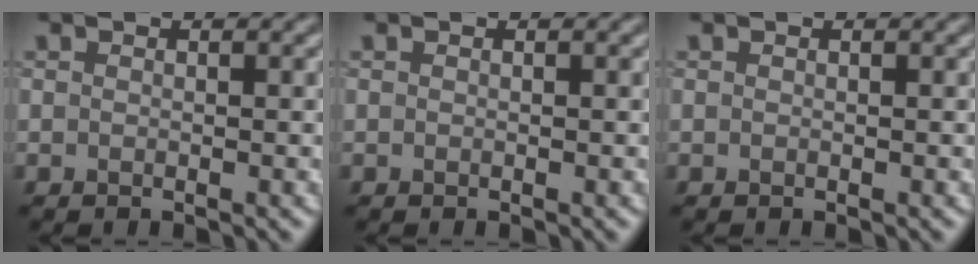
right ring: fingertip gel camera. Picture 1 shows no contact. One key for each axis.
{"total": 0.0}
{"total": 0.0}